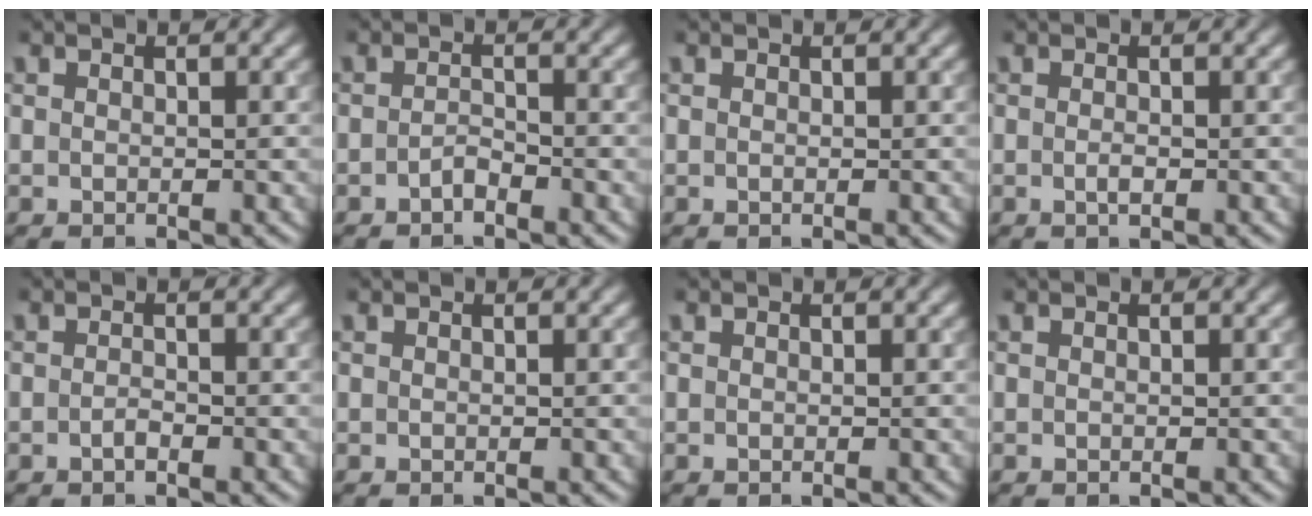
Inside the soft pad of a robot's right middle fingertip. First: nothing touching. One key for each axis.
{"total": 1.0, "fx": -0.8, "fy": 0.3, "fz": 0.6, "tx": -0.014, "ty": 0.004, "tz": -0.016}
{"total": 0.0}
{"total": 0.8, "fx": -0.2, "fy": 0.2, "fz": 0.7, "tx": -0.016, "ty": -0.002, "tz": -0.004}
{"total": 0.8, "fx": -0.5, "fy": 0.2, "fz": 0.6, "tx": -0.013, "ty": 0.001, "tz": -0.009}
{"total": 0.0}
{"total": 0.0}
{"total": 0.0}